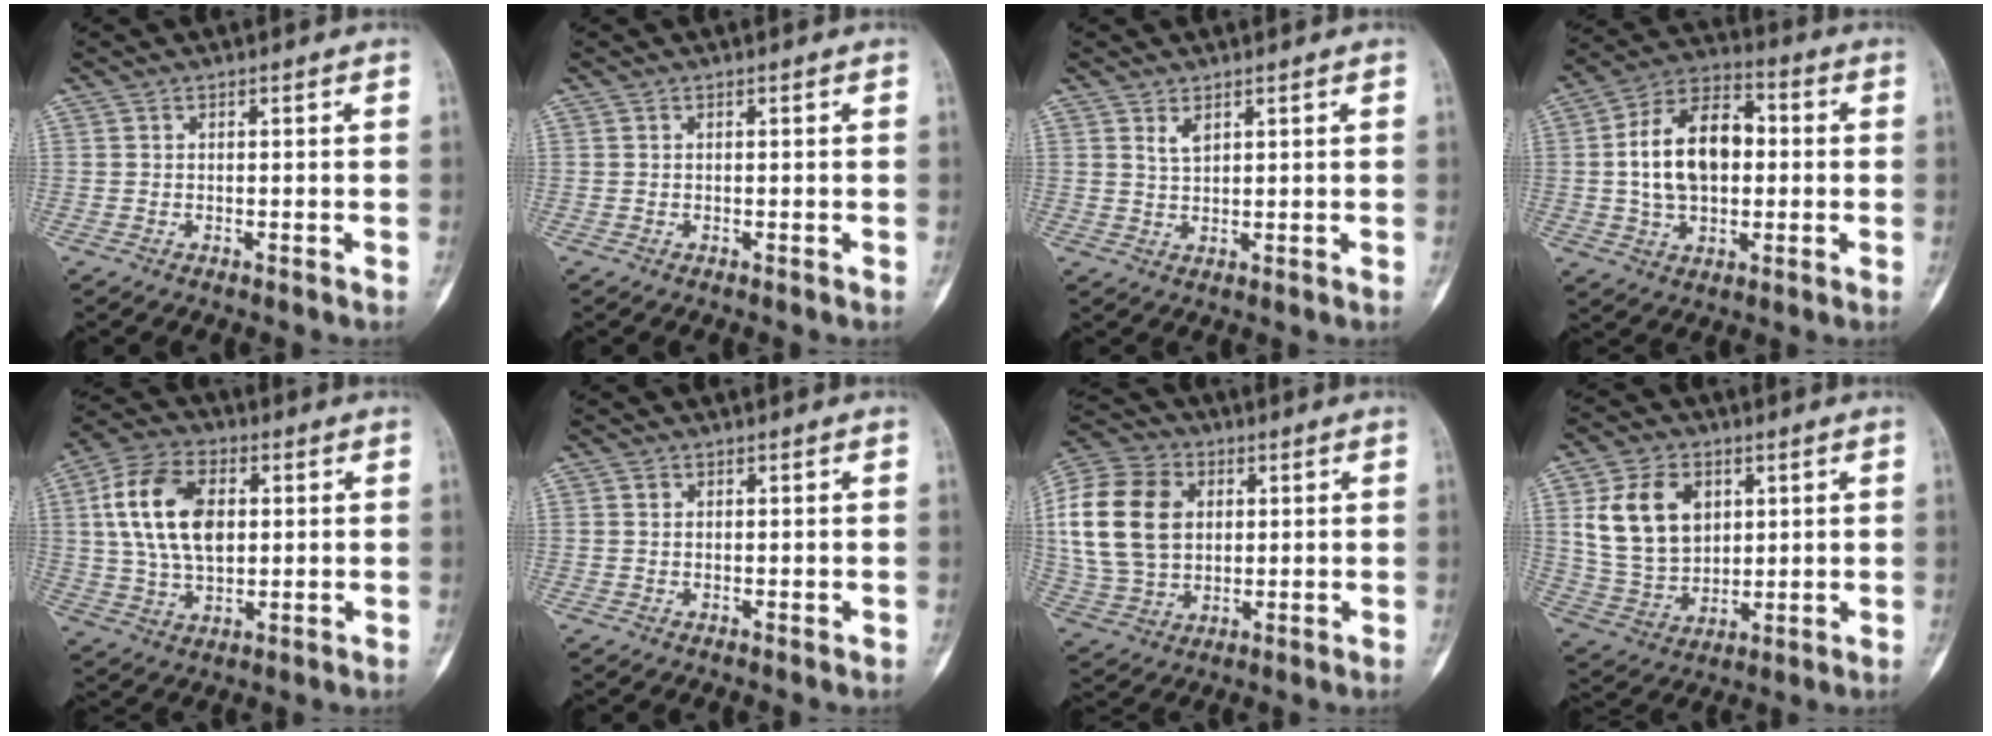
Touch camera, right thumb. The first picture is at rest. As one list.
[{"total": 0.0}, {"total": 2.2, "force": [1.4, 1.0, 1.4], "torque": [-0.023, -0.009, 0.032]}, {"total": 15.9, "force": [0.8, 10.1, 12.3], "torque": [-0.188, 0.025, 0.007]}, {"total": 15.4, "force": [2.8, 9.4, 11.8], "torque": [-0.206, 0.005, 0.050]}, {"total": 0.9, "force": [0.3, 0.8, 0.4], "torque": [-0.001, 0.002, 0.004]}, {"total": 18.5, "force": [3.3, 13.7, 11.9], "torque": [-0.216, 0.007, 0.063]}, {"total": 14.4, "force": [4.3, 10.5, 9.0], "torque": [-0.134, -0.013, 0.092]}]